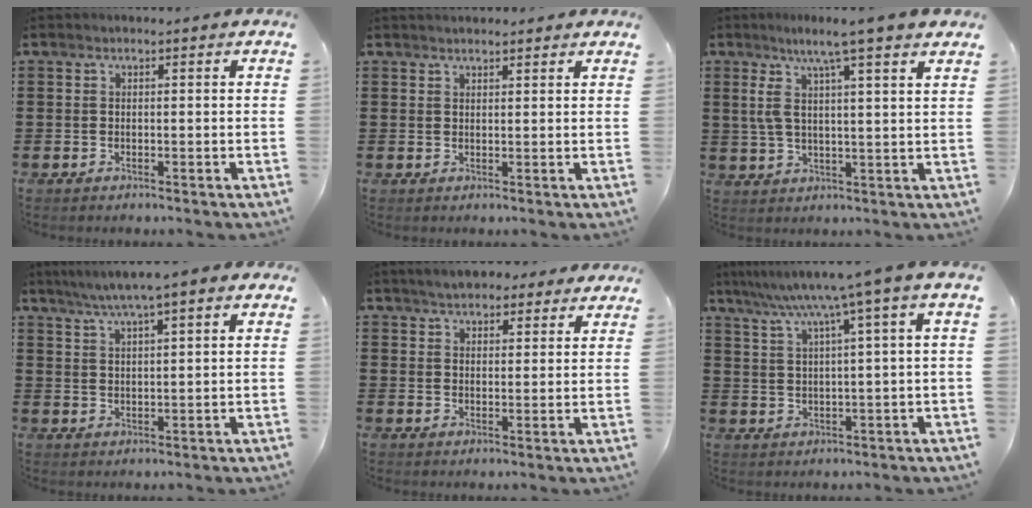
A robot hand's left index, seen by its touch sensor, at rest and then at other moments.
{"total": 1.5, "force": [1.5, 0.4, 0.0], "torque": [-0.003, 0.005, 0.029]}
{"total": 8.0, "force": [5.3, 0.0, 6.0], "torque": [-0.132, -0.013, 0.088]}
{"total": 4.5, "force": [3.2, -0.1, 3.2], "torque": [-0.068, -0.004, 0.056]}
{"total": 4.3, "force": [3.8, 1.6, 1.0], "torque": [-0.032, 0.002, 0.072]}
{"total": 6.8, "force": [3.7, -0.5, 5.7], "torque": [-0.122, -0.019, 0.056]}